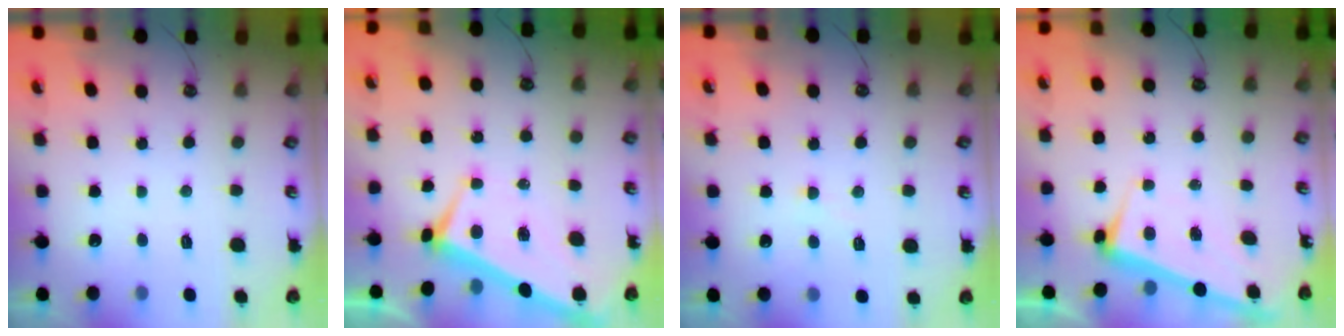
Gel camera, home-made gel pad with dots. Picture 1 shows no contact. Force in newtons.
{"total": 3.2, "press": 3.1, "slide": 0.7}
{"total": 3.5, "press": 3.4, "slide": 0.8}
{"total": 2.5, "press": 2.4, "slide": 0.6}